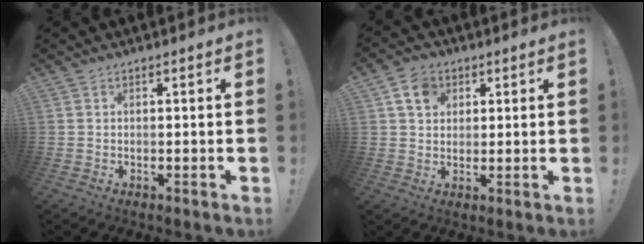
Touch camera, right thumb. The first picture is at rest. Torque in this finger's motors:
{"motor_torque": [0.85, 1.10, 0.12, -0.04, 0.02]}